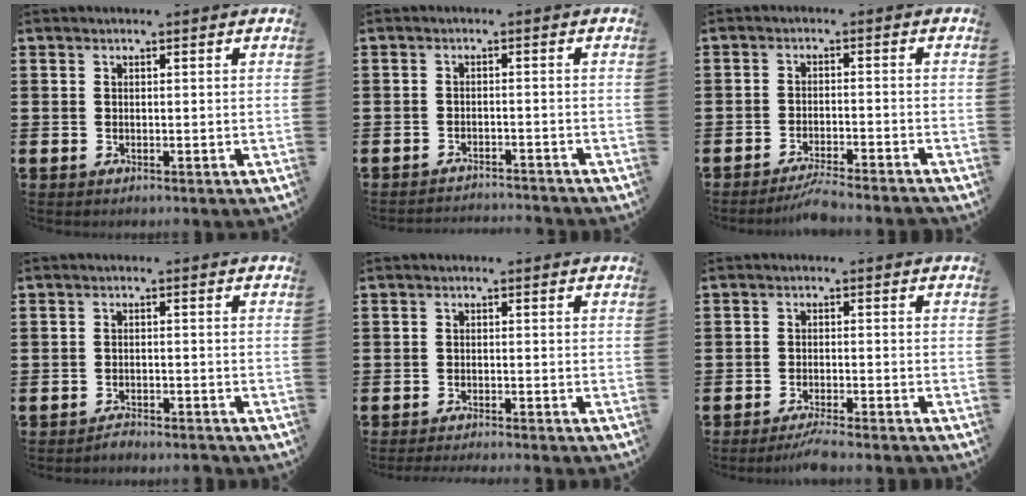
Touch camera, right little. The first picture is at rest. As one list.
[{"total": 1.8, "force": [-1.8, -0.2, -0.2], "torque": [-0.001, 0.004, -0.040]}, {"total": 3.3, "force": [-3.0, -0.2, 1.4], "torque": [-0.024, -0.001, -0.058]}, {"total": 1.6, "force": [-1.6, 0.0, 0.0], "torque": [-0.005, 0.004, -0.033]}, {"total": 1.1, "force": [-1.1, -0.2, 0.1], "torque": [-0.002, -0.001, -0.022]}, {"total": 2.6, "force": [-2.2, -0.2, 1.4], "torque": [-0.021, 0.001, -0.040]}]